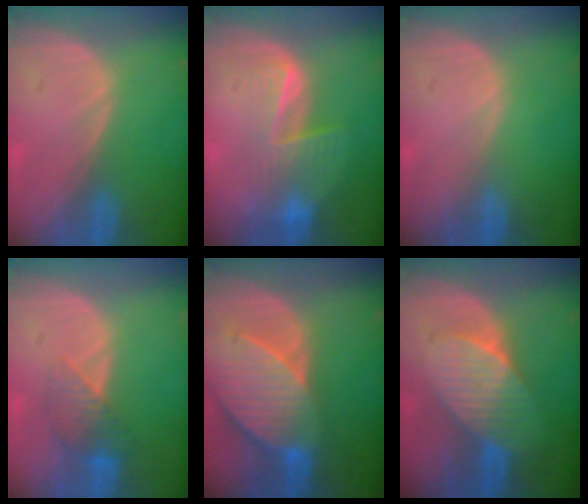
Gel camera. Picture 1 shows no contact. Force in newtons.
{"total": 6.8, "press": 6.4, "slide": 2.3}
{"total": 0.0}
{"total": 4.2, "press": 4.2, "slide": 0.5}
{"total": 10.2, "press": 9.0, "slide": 4.8}
{"total": 7.4, "press": 7.0, "slide": 2.2}